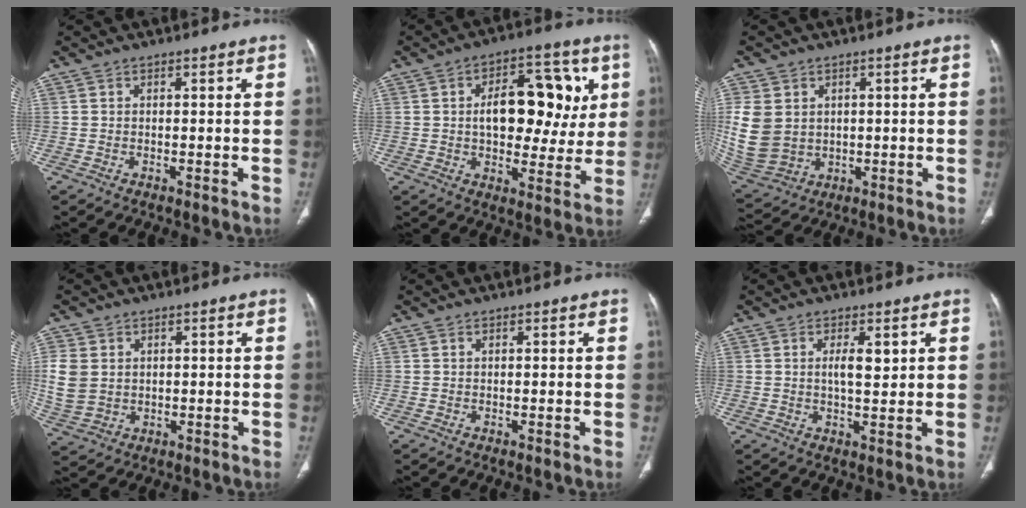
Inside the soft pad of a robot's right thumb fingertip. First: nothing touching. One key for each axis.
{"total": 17.1, "fx": 3.1, "fy": 10.0, "fz": 13.5, "tx": -0.136, "ty": 0.012, "tz": 0.048}
{"total": 12.3, "fx": 1.7, "fy": 10.0, "fz": 7.0, "tx": -0.150, "ty": -0.009, "tz": 0.058}
{"total": 7.5, "fx": 1.1, "fy": 6.1, "fz": 4.3, "tx": -0.090, "ty": -0.003, "tz": 0.032}
{"total": 0.0}
{"total": 4.0, "fx": 1.2, "fy": 1.4, "fz": 3.6, "tx": -0.053, "ty": -0.009, "tz": 0.019}